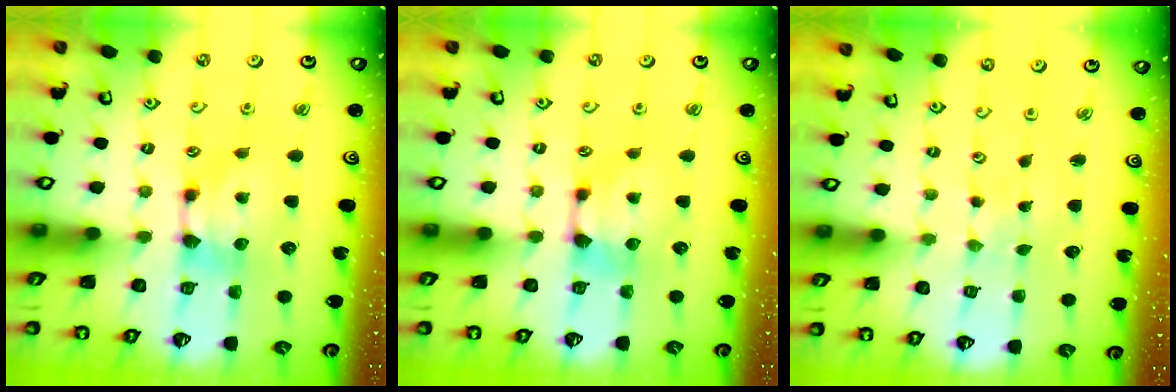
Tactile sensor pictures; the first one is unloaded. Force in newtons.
{"total": 1.1, "press": 0.4, "slide": 1.0}
{"total": 6.4, "press": 6.4, "slide": 0.3}